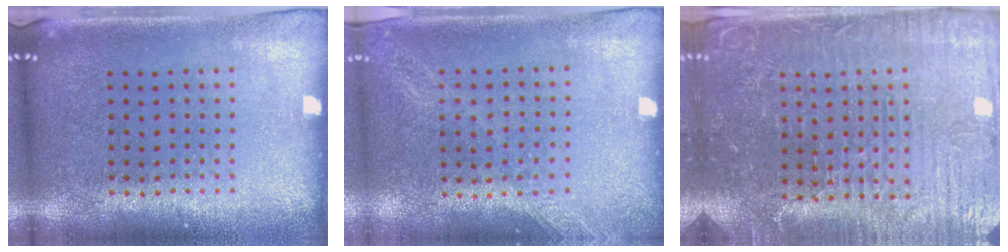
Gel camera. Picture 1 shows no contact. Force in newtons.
{"total": 1.2, "press": 1.2, "slide": 0.4}
{"total": 4.3, "press": 4.1, "slide": 1.2}